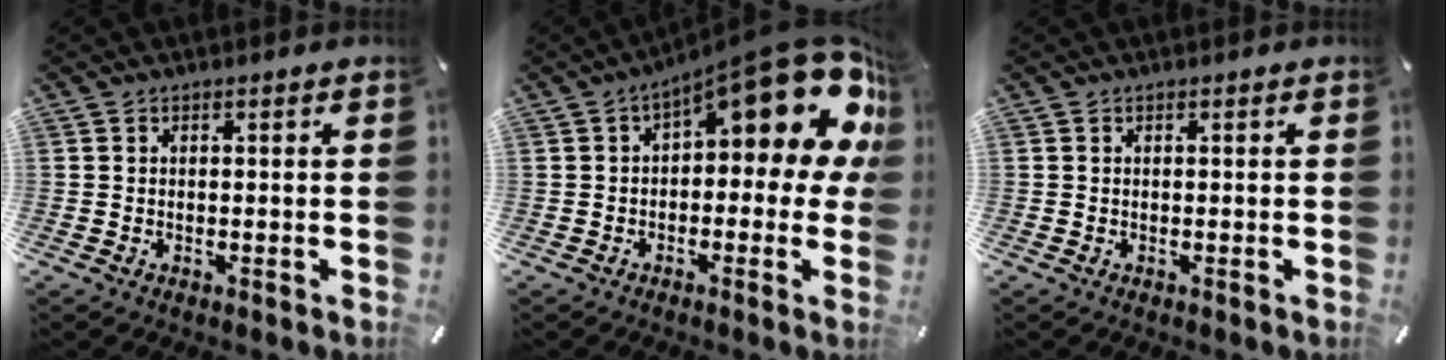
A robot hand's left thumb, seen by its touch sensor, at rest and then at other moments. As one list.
[{"total": 18.4, "force": [8.3, 7.4, 14.7], "torque": [-0.187, -0.062, 0.138]}, {"total": 0.0}]